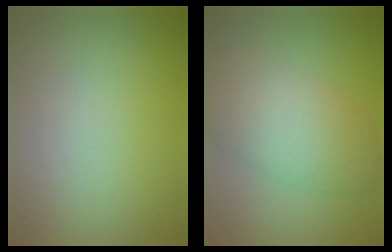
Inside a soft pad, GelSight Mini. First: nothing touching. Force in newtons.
{"total": 5.8, "press": 5.8, "slide": 0.1}